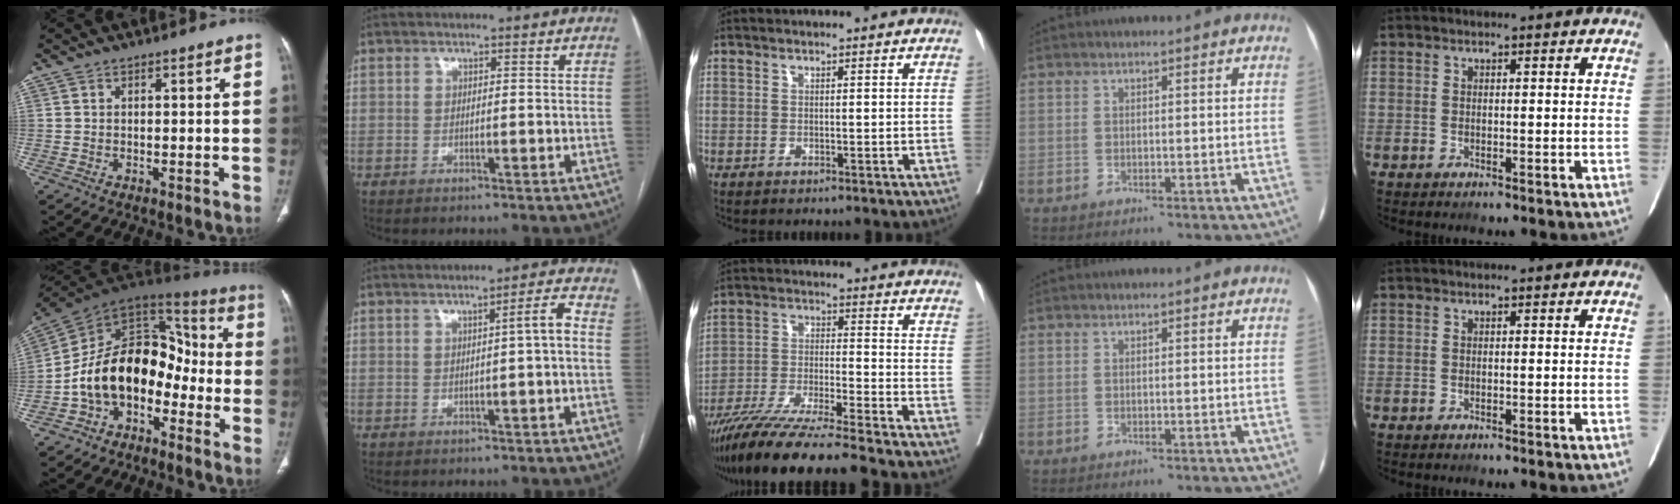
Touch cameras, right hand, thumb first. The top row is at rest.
{"thumb": {"total": 17.6, "force": [-5.6, 11.8, 11.8], "torque": [-0.162, 0.094, -0.105]}, "index": {"total": 3.0, "force": [-0.1, -0.3, 3.0], "torque": [-0.041, 0.005, 0.001]}, "middle": {"total": 15.3, "force": [-13.3, -1.6, 7.4], "torque": [-0.131, -0.033, -0.231]}}